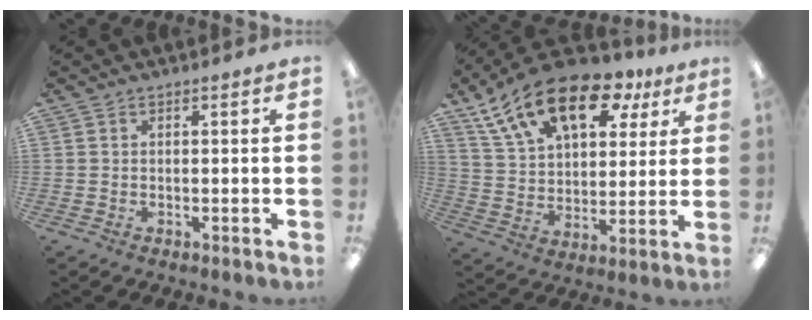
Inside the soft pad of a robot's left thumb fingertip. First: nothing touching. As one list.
[{"total": 20.3, "force": [11.9, 10.7, 12.4], "torque": [-0.218, -0.047, 0.210]}]